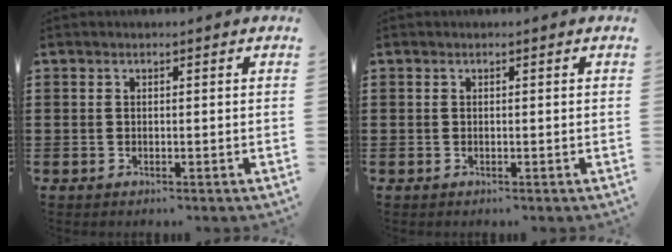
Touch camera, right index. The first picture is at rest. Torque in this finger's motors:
{"motor_torque": [1.09, 1.05, 0.00, -0.01]}